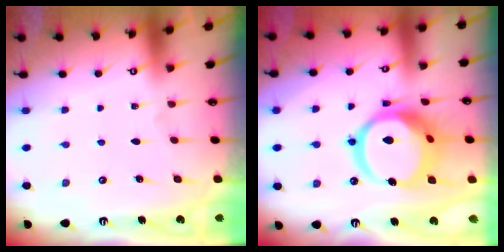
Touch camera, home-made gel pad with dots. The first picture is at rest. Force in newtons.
{"total": 17.9, "press": 17.8, "slide": 2.1}